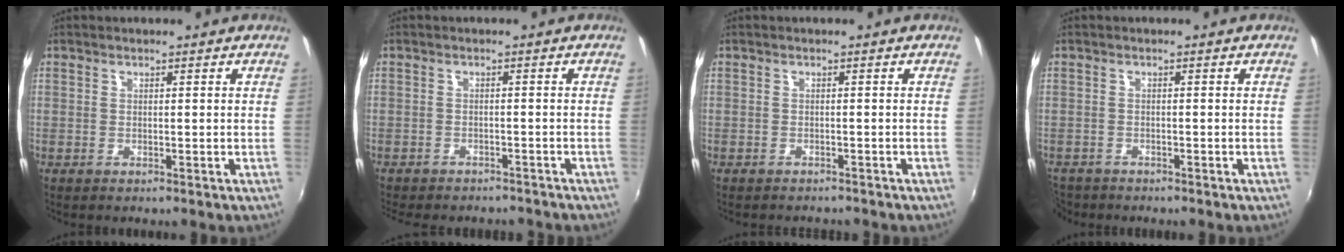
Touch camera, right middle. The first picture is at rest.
{"total": 8.0, "force": [-7.1, 2.4, 2.8], "torque": [-0.069, -0.017, -0.101]}
{"total": 2.6, "force": [-2.4, 0.8, 0.6], "torque": [-0.017, -0.013, -0.034]}
{"total": 4.6, "force": [-3.8, 2.3, 1.0], "torque": [-0.042, -0.016, -0.071]}